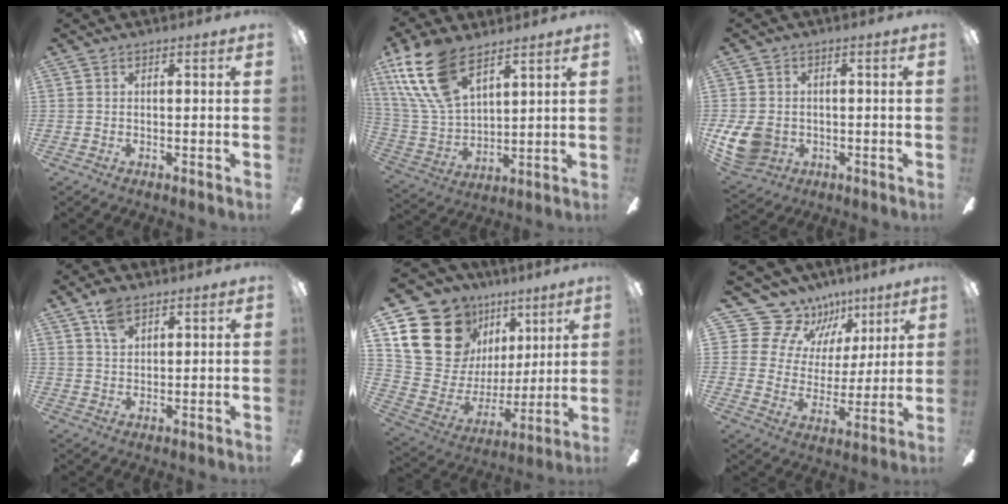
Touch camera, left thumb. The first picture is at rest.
{"total": 18.0, "force": [10.8, 8.4, 11.6], "torque": [-0.277, -0.040, 0.195]}
{"total": 9.2, "force": [-1.7, 7.6, 4.9], "torque": [-0.113, 0.004, -0.031]}
{"total": 5.4, "force": [3.4, 2.8, 3.0], "torque": [-0.052, -0.006, 0.062]}
{"total": 21.3, "force": [11.3, 15.6, 9.2], "torque": [-0.177, -0.064, 0.230]}
{"total": 14.1, "force": [9.5, 9.8, 3.6], "torque": [-0.085, -0.062, 0.184]}